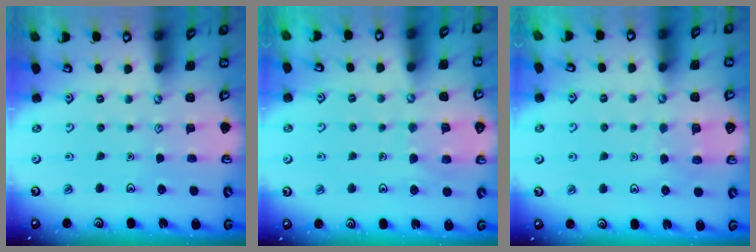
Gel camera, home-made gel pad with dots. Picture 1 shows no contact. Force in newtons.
{"total": 7.6, "press": 7.5, "slide": 0.7}
{"total": 4.5, "press": 4.5, "slide": 0.4}